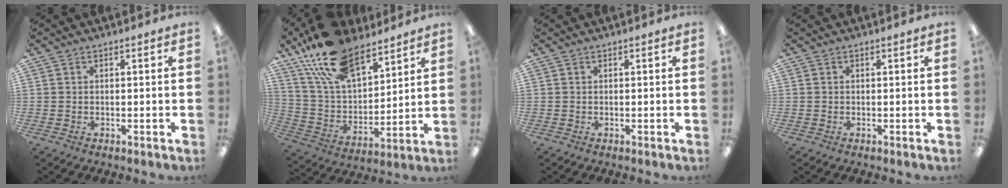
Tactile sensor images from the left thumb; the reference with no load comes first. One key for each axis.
{"total": 20.4, "fx": 14.7, "fy": 9.5, "fz": 10.4, "tx": -0.210, "ty": -0.069, "tz": 0.271}
{"total": 0.0}
{"total": 0.0}